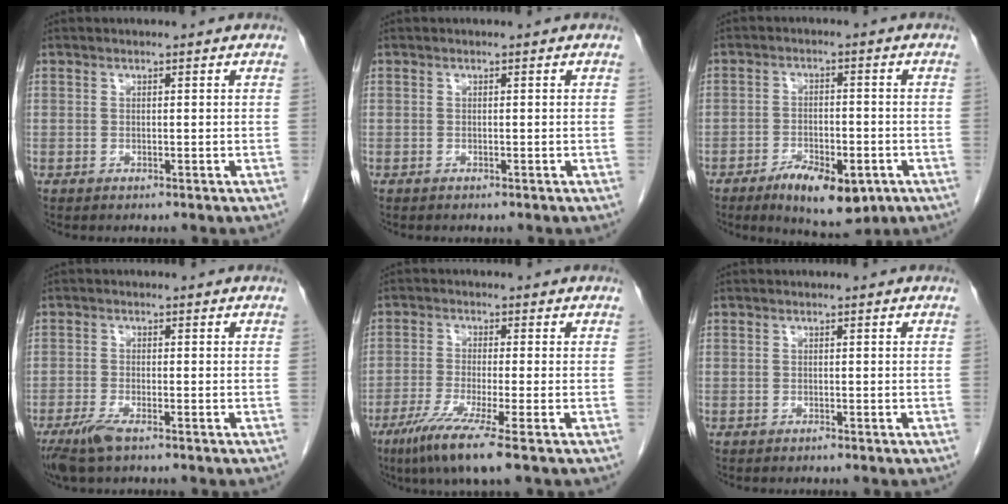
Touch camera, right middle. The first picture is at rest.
{"total": 0.0}
{"total": 9.4, "force": [-5.2, 3.7, 6.9], "torque": [-0.103, -0.007, -0.073]}
{"total": 4.0, "force": [-2.7, 0.7, 2.9], "torque": [-0.066, -0.010, -0.053]}
{"total": 8.3, "force": [-5.0, -0.7, 6.5], "torque": [-0.120, -0.027, -0.091]}
{"total": 0.0}